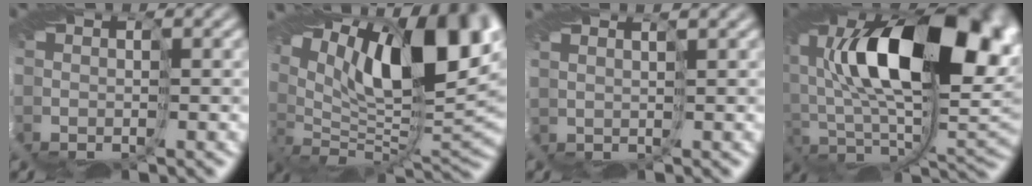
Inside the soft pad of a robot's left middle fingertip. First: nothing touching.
{"total": 12.8, "force": [5.5, 4.4, 10.6], "torque": [-0.153, 0.014, 0.091]}
{"total": 3.9, "force": [0.5, -3.2, -2.2], "torque": [0.039, -0.006, 0.005]}
{"total": 13.3, "force": [3.0, 6.7, 11.0], "torque": [-0.164, -0.011, 0.055]}